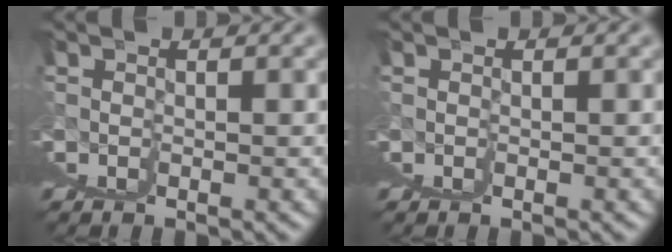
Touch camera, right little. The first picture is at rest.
{"total": 0.0}